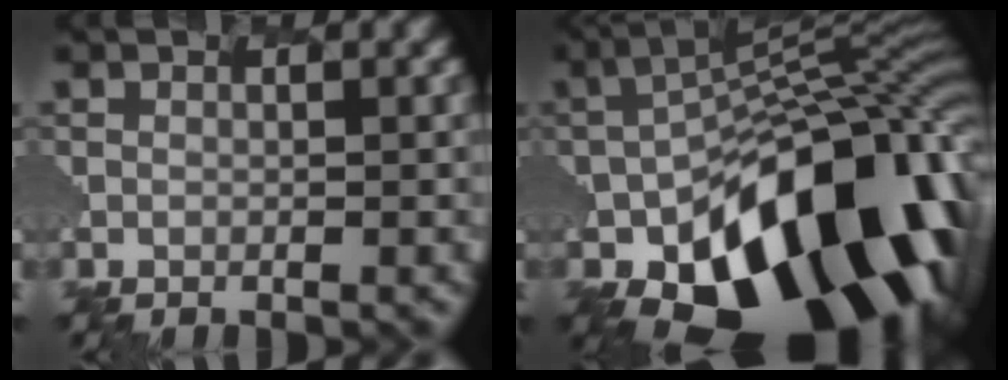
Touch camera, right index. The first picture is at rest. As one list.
[{"total": 17.6, "force": [-8.1, 9.9, 12.2], "torque": [-0.191, -0.020, -0.124]}]